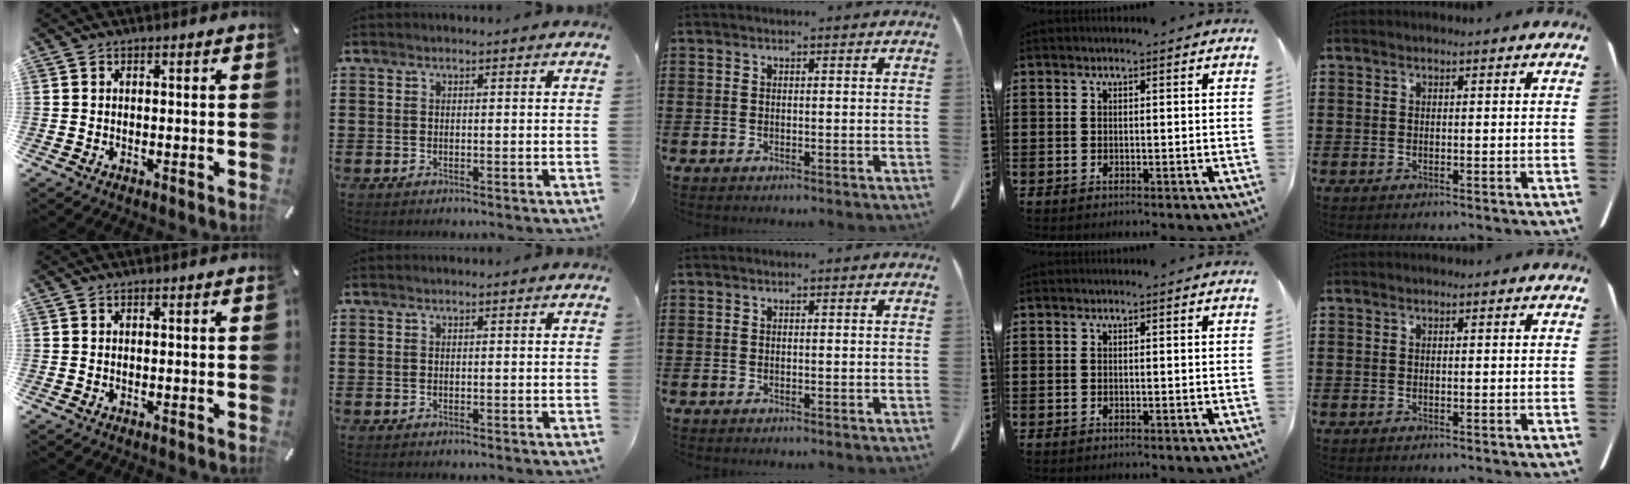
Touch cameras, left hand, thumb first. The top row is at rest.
{}